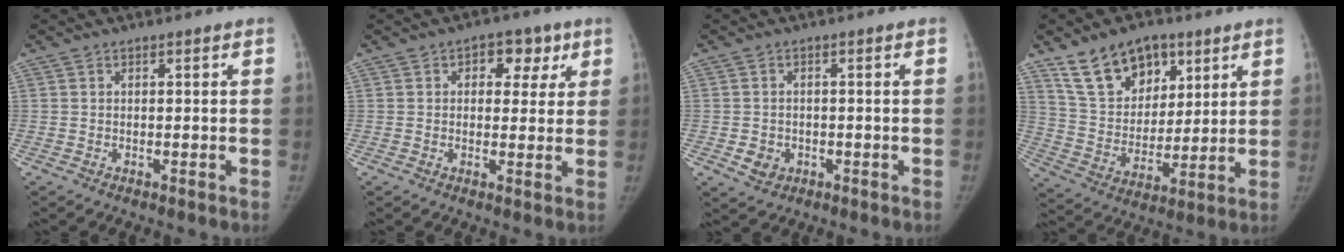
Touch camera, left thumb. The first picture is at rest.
{"total": 6.6, "force": [2.7, 4.6, 3.9], "torque": [-0.007, -0.003, 0.029]}
{"total": 3.5, "force": [-1.0, 3.0, 1.5], "torque": [-0.016, 0.003, -0.009]}
{"total": 15.4, "force": [9.3, 9.9, 7.2], "torque": [-0.084, -0.036, 0.173]}